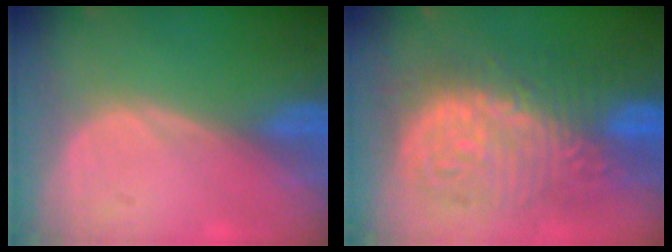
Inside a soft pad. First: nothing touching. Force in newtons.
{"total": 13.4, "press": 13.3, "slide": 1.2}